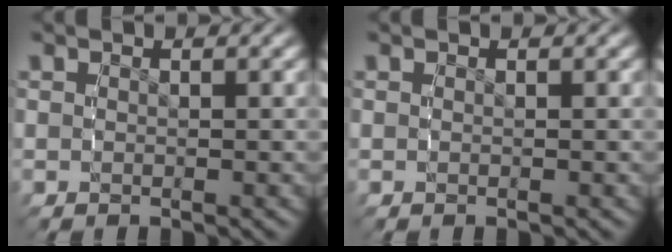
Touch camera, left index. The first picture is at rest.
{"total": 0.0}